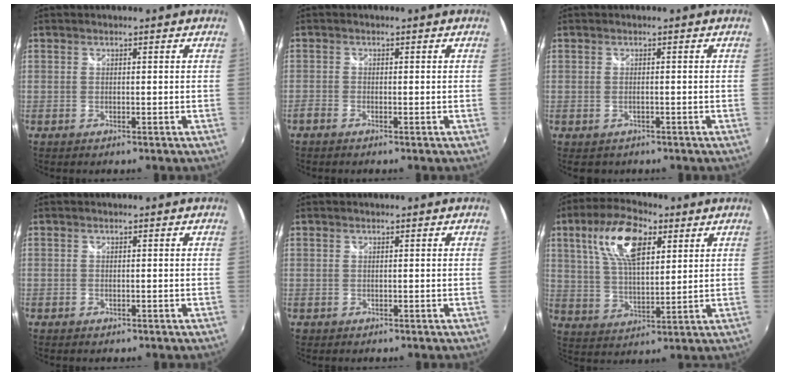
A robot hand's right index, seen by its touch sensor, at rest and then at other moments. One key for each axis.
{"total": 1.3, "fx": -1.1, "fy": 0.5, "fz": 0.6, "tx": -0.018, "ty": -0.001, "tz": -0.024}
{"total": 1.6, "fx": -0.9, "fy": 1.1, "fz": 0.6, "tx": -0.016, "ty": -0.004, "tz": -0.010}
{"total": 0.6, "fx": -0.4, "fy": 0.4, "fz": 0.2, "tx": -0.001, "ty": -0.003, "tz": -0.007}
{"total": 0.8, "fx": -0.1, "fy": 0.8, "fz": -0.1, "tx": 0.001, "ty": 0.002, "tz": 0.001}
{"total": 13.3, "fx": 6.0, "fy": 5.8, "fz": 10.4, "tx": -0.197, "ty": 0.022, "tz": 0.111}